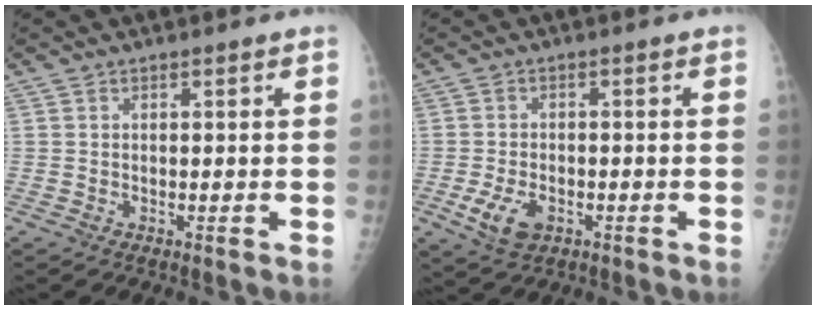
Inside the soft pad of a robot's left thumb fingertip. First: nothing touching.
{"total": 5.8, "force": [-2.2, 3.6, 3.9], "torque": [-0.072, -0.002, -0.034]}